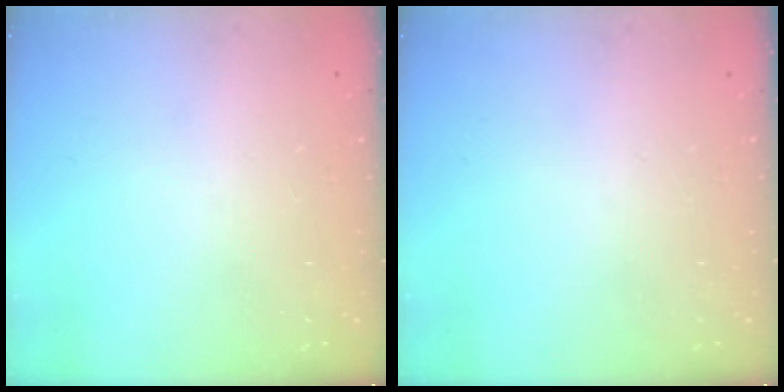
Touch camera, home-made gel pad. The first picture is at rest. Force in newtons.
{"total": 0.0}